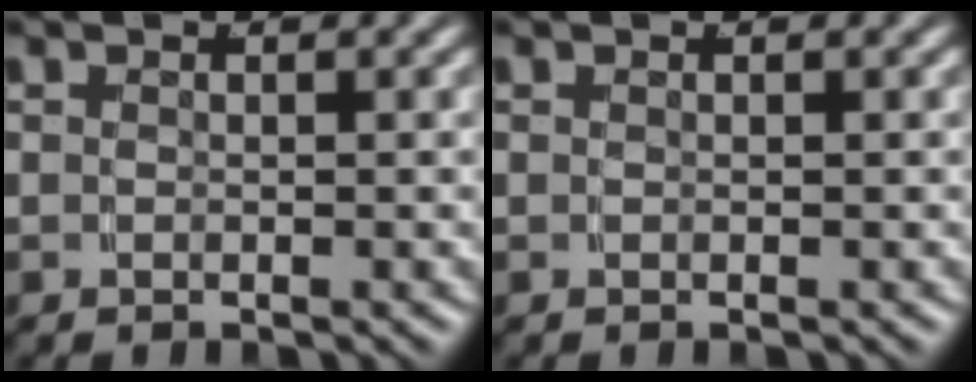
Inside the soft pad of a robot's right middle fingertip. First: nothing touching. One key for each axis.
{"total": 0.0}